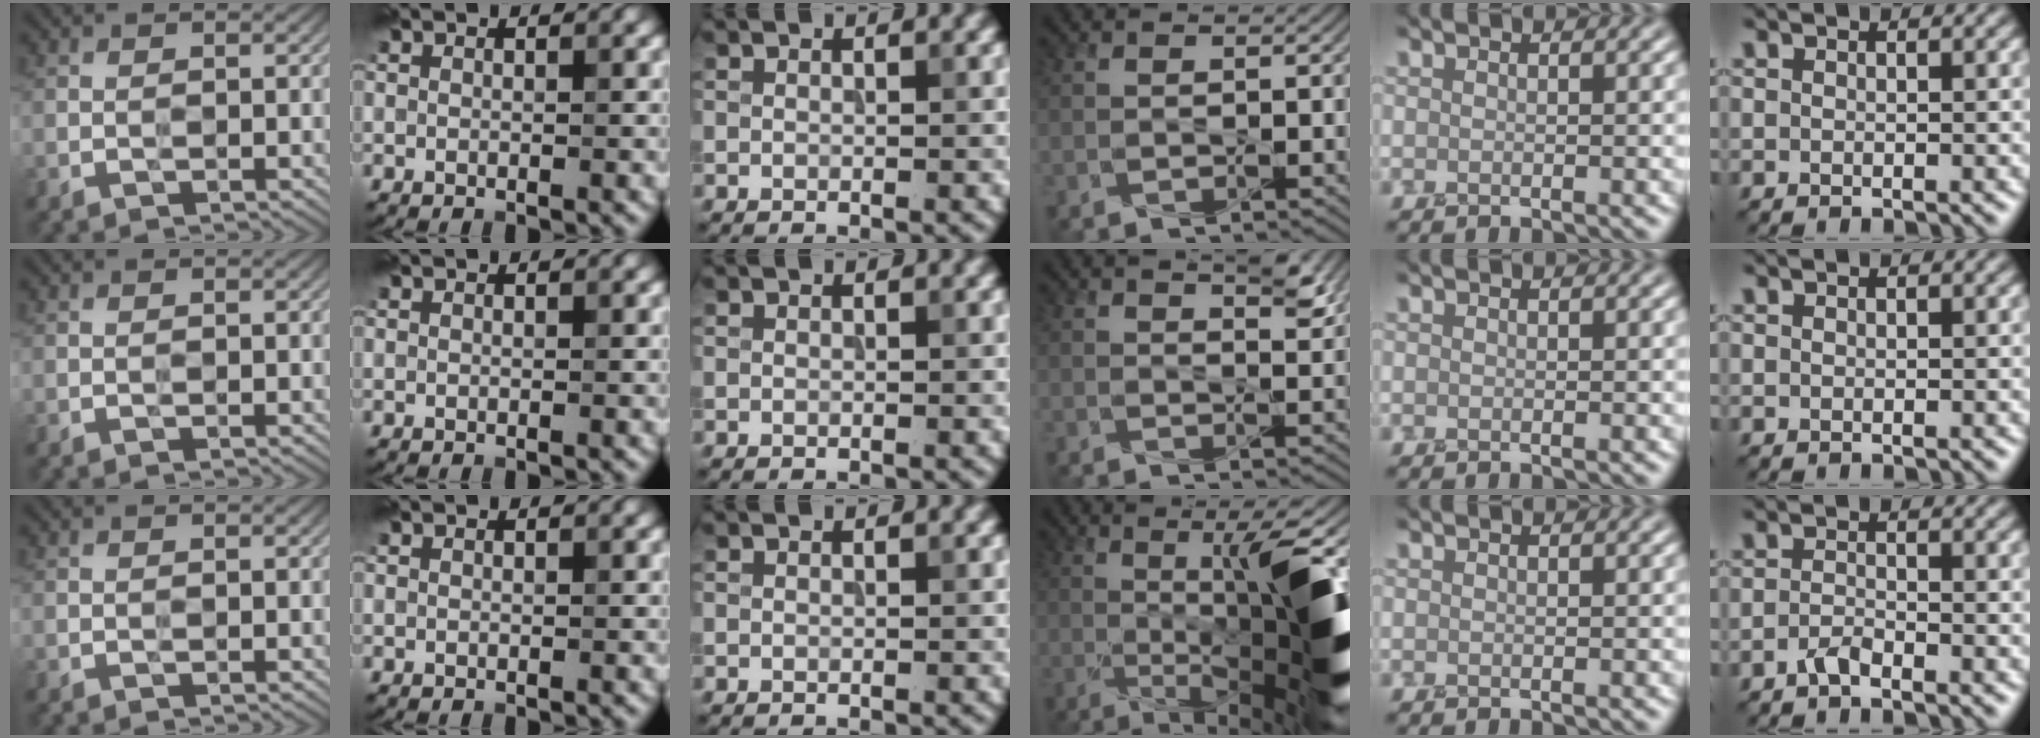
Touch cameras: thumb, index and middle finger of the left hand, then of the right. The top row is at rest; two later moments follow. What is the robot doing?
{"motion": "squeeze", "object": "paper clamp"}